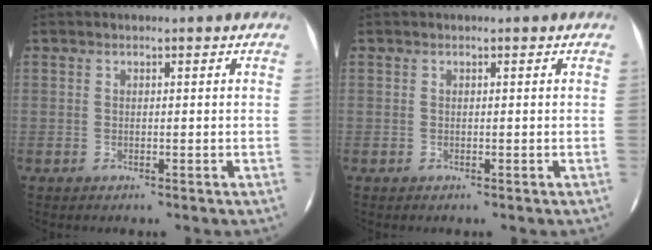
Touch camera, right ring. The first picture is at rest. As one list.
[{"total": 0.0}]